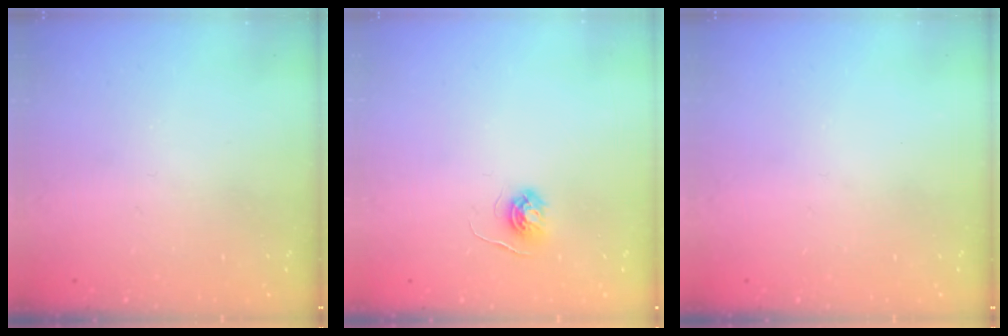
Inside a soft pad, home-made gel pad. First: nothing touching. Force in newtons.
{"total": 4.0, "press": 4.0, "slide": 0.4}
{"total": 0.0}